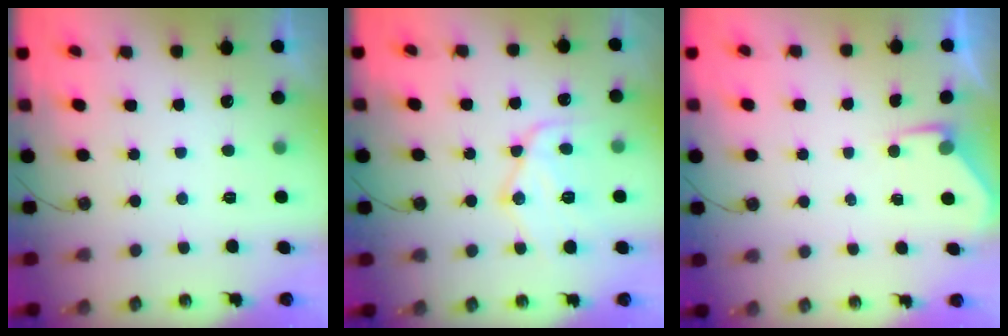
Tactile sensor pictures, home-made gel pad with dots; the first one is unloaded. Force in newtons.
{"total": 13.4, "press": 13.4, "slide": 1.1}
{"total": 3.5, "press": 3.5, "slide": 0.5}